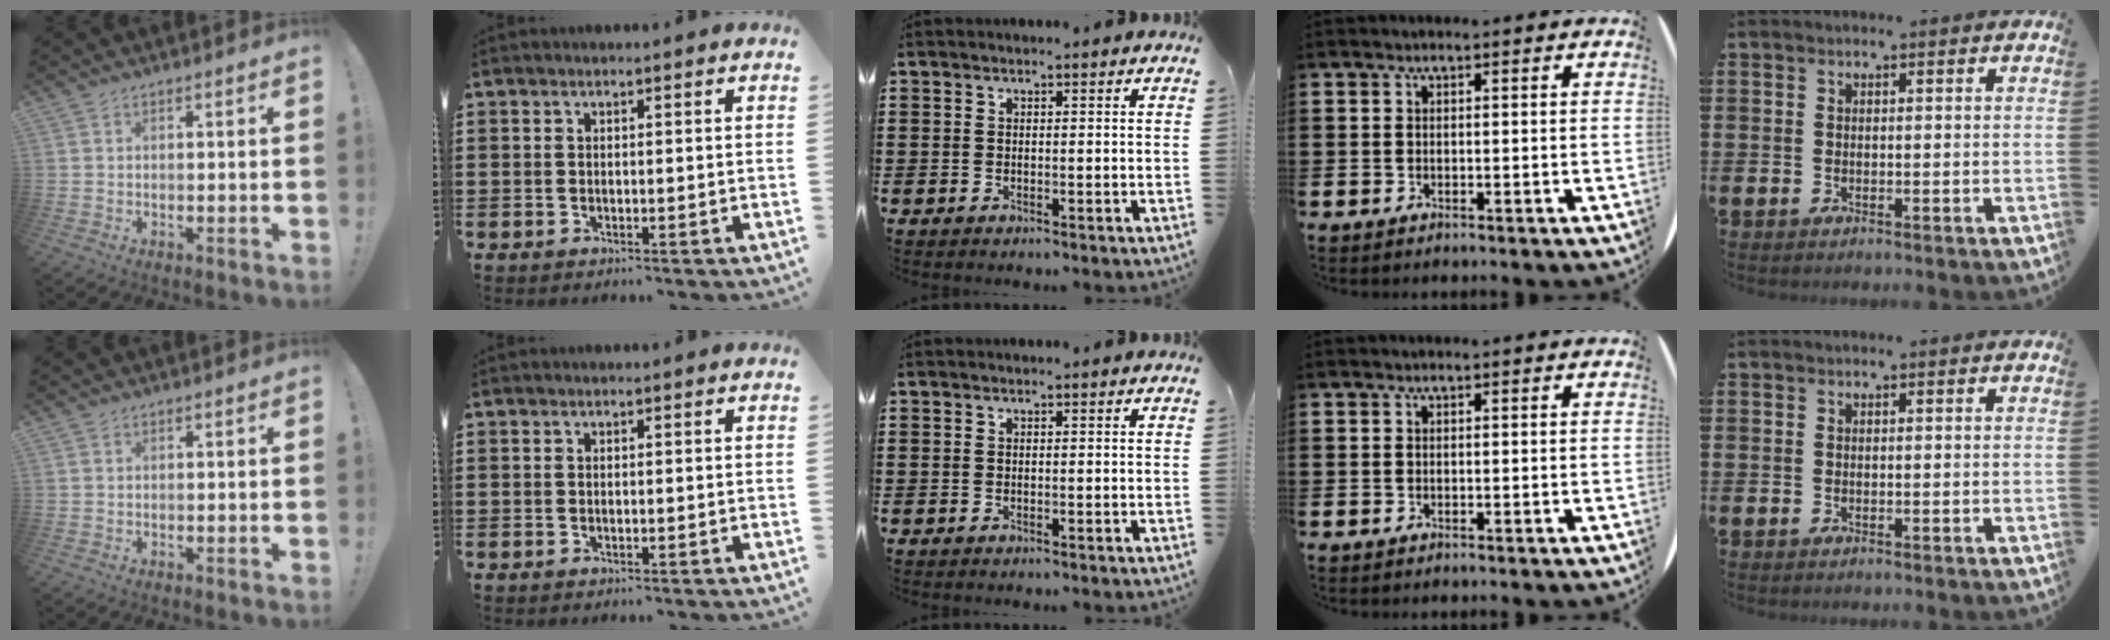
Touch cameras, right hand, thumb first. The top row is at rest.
{}